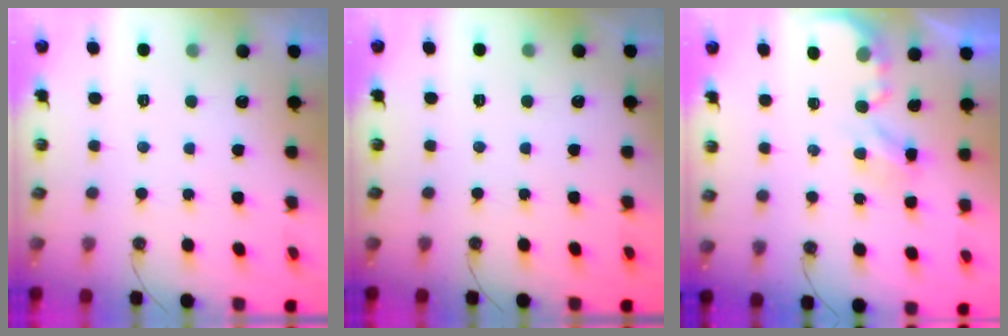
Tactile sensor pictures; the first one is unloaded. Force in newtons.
{"total": 0.0}
{"total": 2.8, "press": 2.8, "slide": 0.4}